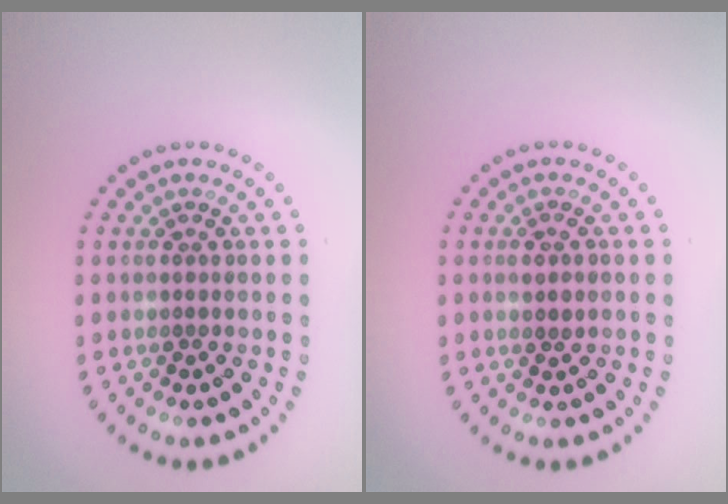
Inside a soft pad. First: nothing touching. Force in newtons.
{"total": 0.9, "press": 0.8, "slide": 0.4}